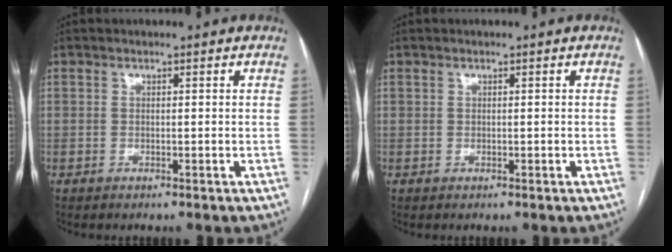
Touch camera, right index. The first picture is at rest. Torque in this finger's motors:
{"motor_torque": [-0.38, 0.26, -0.06, 0.01]}